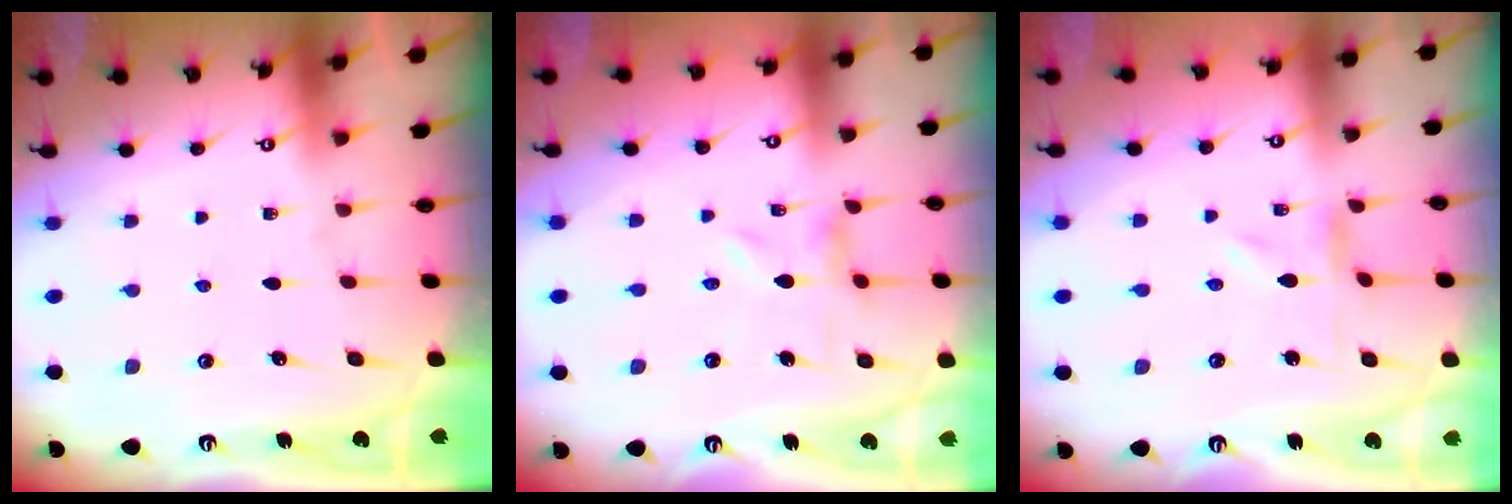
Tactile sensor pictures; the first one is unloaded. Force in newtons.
{"total": 0.7, "press": 0.6, "slide": 0.3}
{"total": 0.0}